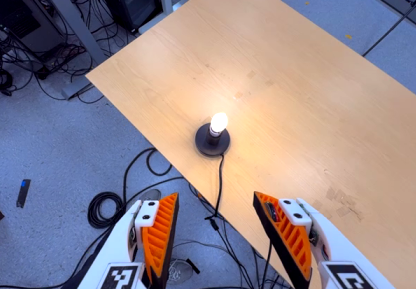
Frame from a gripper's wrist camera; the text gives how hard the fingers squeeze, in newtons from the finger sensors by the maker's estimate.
{"total": 0.0}